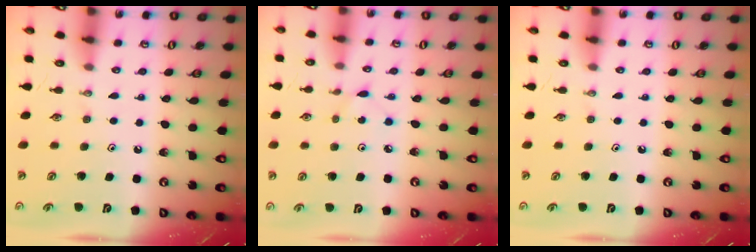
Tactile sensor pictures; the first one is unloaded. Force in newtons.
{"total": 2.3, "press": 2.3, "slide": 0.3}
{"total": 0.0}